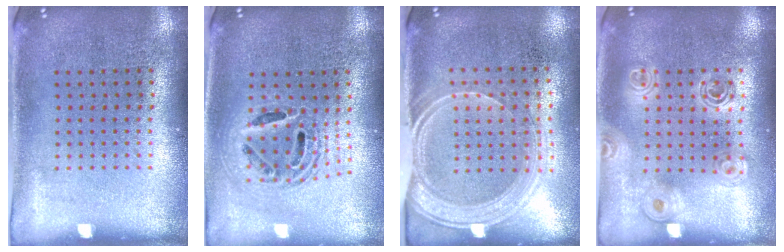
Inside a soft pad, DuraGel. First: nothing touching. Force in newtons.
{"total": 1.8, "press": 1.5, "slide": 1.1}
{"total": 1.9, "press": 1.7, "slide": 0.9}
{"total": 1.7, "press": 1.4, "slide": 0.8}